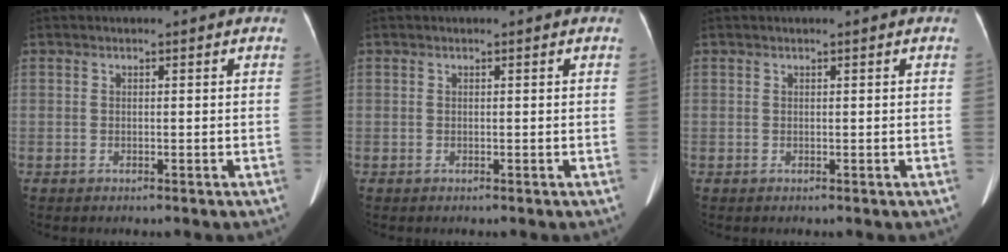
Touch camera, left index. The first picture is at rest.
{"total": 0.0}
{"total": 0.0}